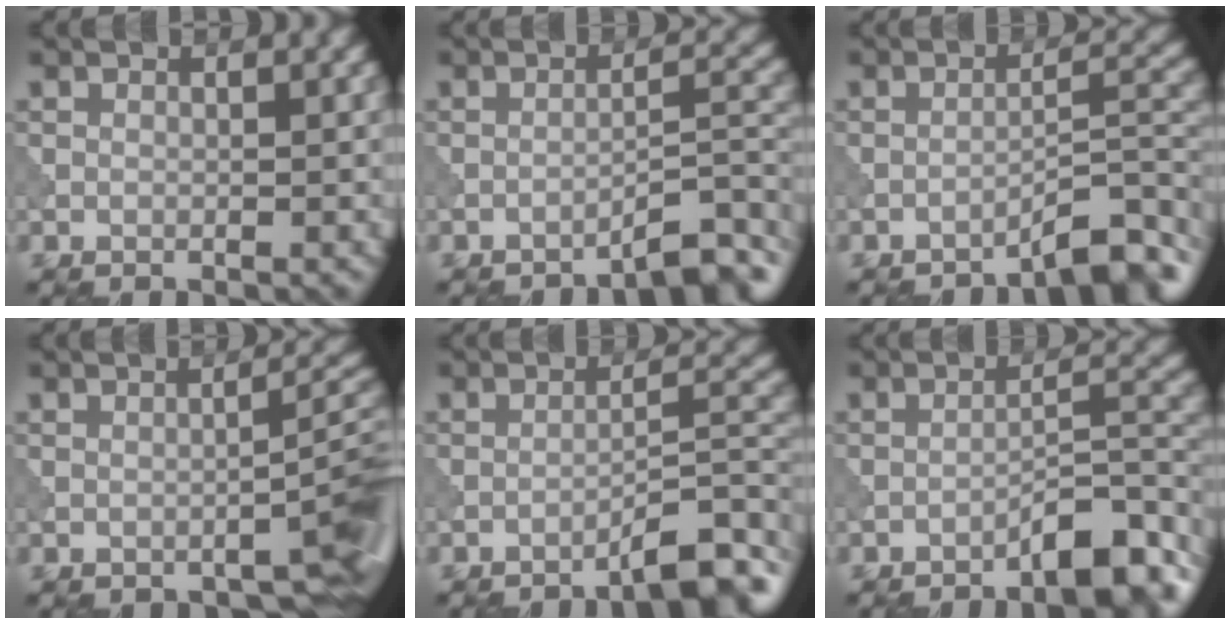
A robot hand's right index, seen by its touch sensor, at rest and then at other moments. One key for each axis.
{"total": 4.5, "fx": -3.5, "fy": 0.6, "fz": 2.8, "tx": -0.037, "ty": 0.016, "tz": -0.052}
{"total": 5.2, "fx": -3.9, "fy": 0.7, "fz": 3.3, "tx": -0.043, "ty": 0.017, "tz": -0.059}
{"total": 4.4, "fx": -2.8, "fy": 0.9, "fz": 3.2, "tx": -0.030, "ty": 0.017, "tz": -0.044}
{"total": 5.3, "fx": -3.8, "fy": 0.7, "fz": 3.7, "tx": -0.049, "ty": 0.019, "tz": -0.056}
{"total": 5.9, "fx": -4.1, "fy": 1.2, "fz": 4.0, "tx": -0.054, "ty": 0.017, "tz": -0.061}